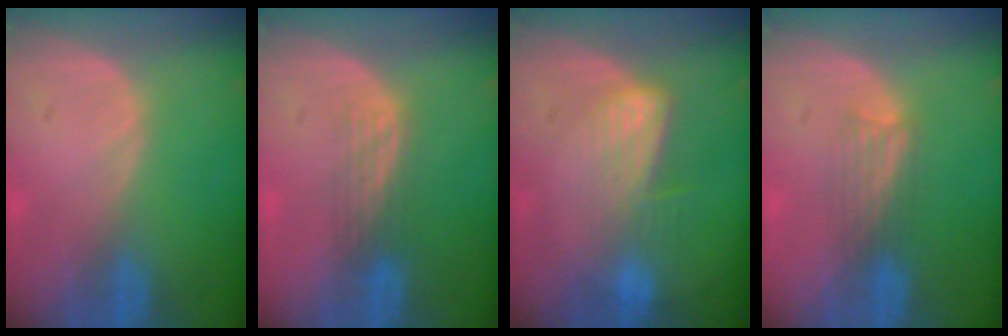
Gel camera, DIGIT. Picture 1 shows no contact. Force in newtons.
{"total": 2.9, "press": 2.7, "slide": 1.2}
{"total": 7.0, "press": 6.1, "slide": 3.5}
{"total": 3.1, "press": 2.9, "slide": 1.1}